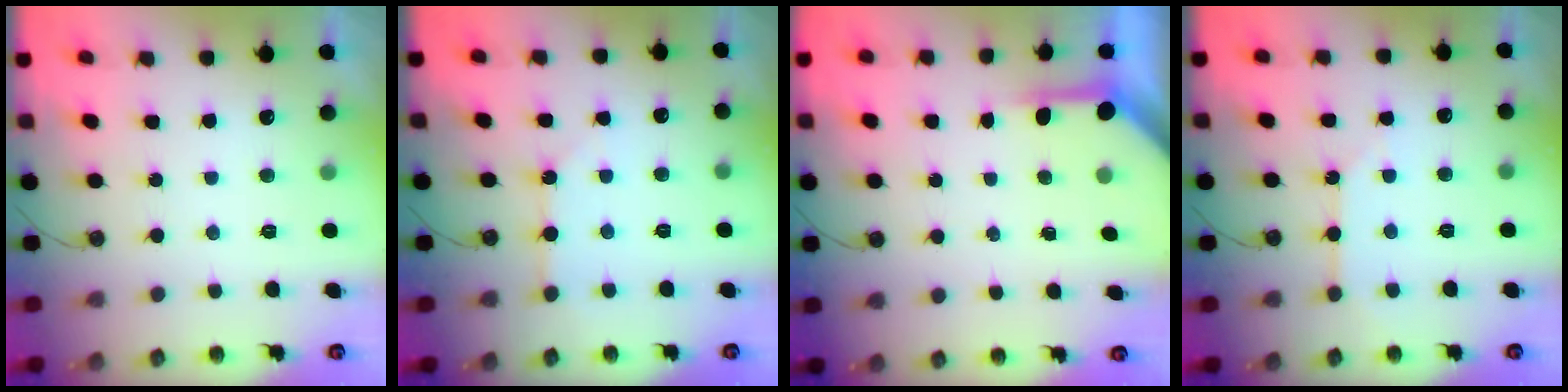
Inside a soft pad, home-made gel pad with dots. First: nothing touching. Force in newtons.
{"total": 2.1, "press": 2.1, "slide": 0.3}
{"total": 3.8, "press": 3.8, "slide": 0.3}
{"total": 2.5, "press": 2.5, "slide": 0.4}